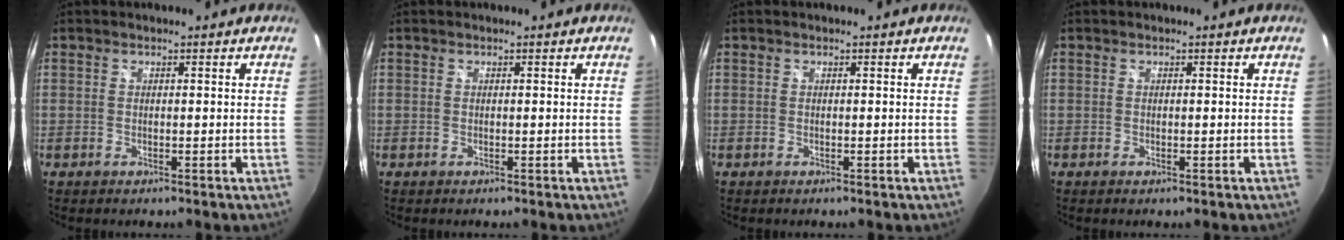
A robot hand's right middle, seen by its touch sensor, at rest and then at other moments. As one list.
[{"total": 0.0}, {"total": 0.0}, {"total": 0.0}]